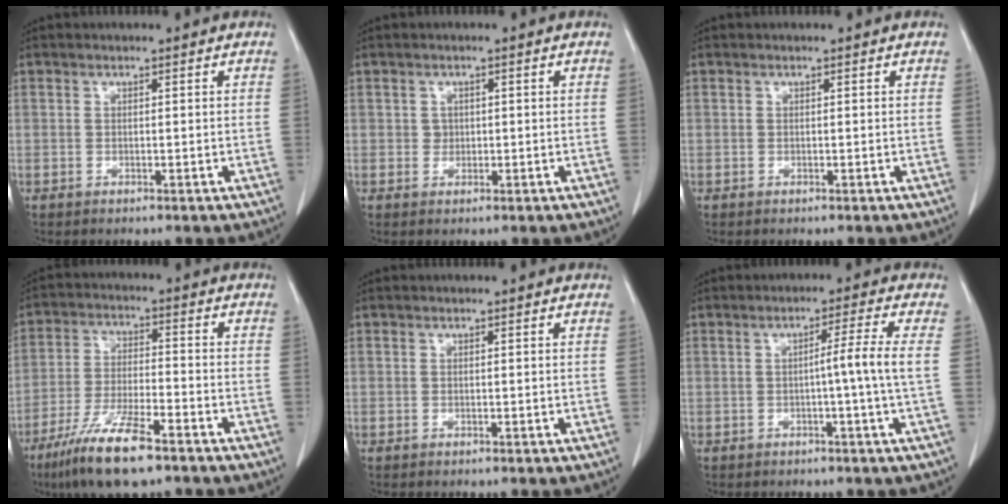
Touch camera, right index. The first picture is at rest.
{"total": 1.3, "force": [0.1, 1.2, 0.4], "torque": [-0.005, 0.002, 0.004]}
{"total": 0.0}
{"total": 11.8, "force": [-8.0, 2.0, 8.5], "torque": [-0.167, -0.024, -0.143]}
{"total": 0.0}
{"total": 4.6, "force": [-0.5, -1.7, 4.3], "torque": [-0.064, 0.003, -0.010]}